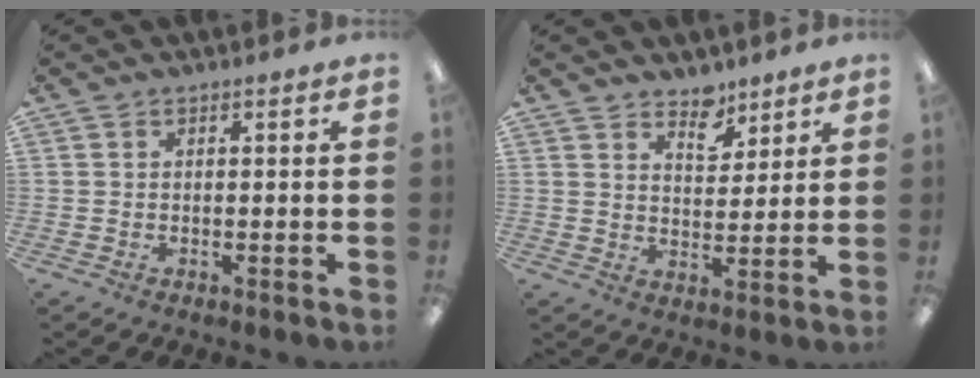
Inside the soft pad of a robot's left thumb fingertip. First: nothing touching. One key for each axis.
{"total": 6.6, "fx": 5.3, "fy": 3.3, "fz": 2.0, "tx": -0.007, "ty": -0.037, "tz": 0.091}